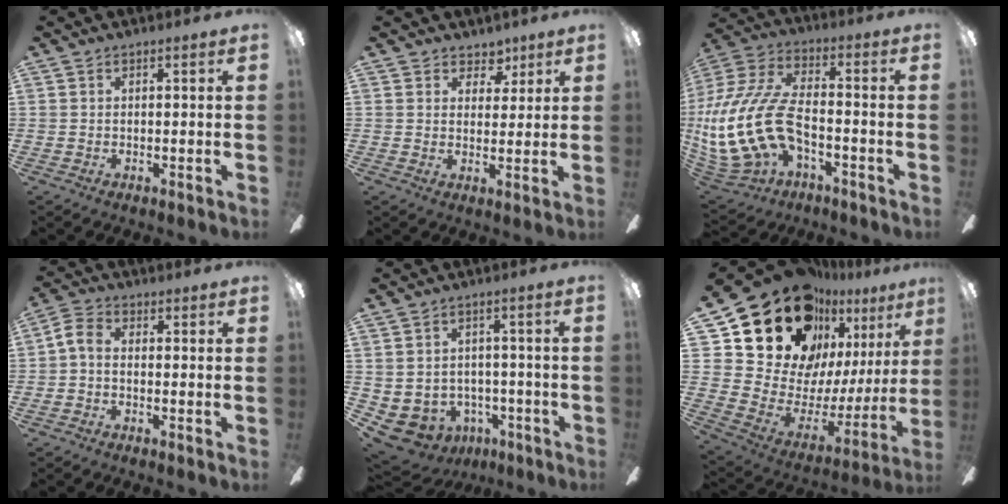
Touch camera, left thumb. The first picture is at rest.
{"total": 5.0, "force": [3.4, 3.6, 0.7], "torque": [-0.007, -0.014, 0.060]}
{"total": 20.5, "force": [-4.5, 12.3, 15.8], "torque": [-0.360, 0.019, -0.078]}
{"total": 4.9, "force": [-0.4, 3.0, 3.9], "torque": [-0.091, 0.009, -0.010]}
{"total": 5.3, "force": [-2.8, 4.3, 1.2], "torque": [-0.050, 0.011, -0.050]}
{"total": 24.6, "force": [17.1, 14.2, 10.6], "torque": [-0.201, -0.127, 0.329]}